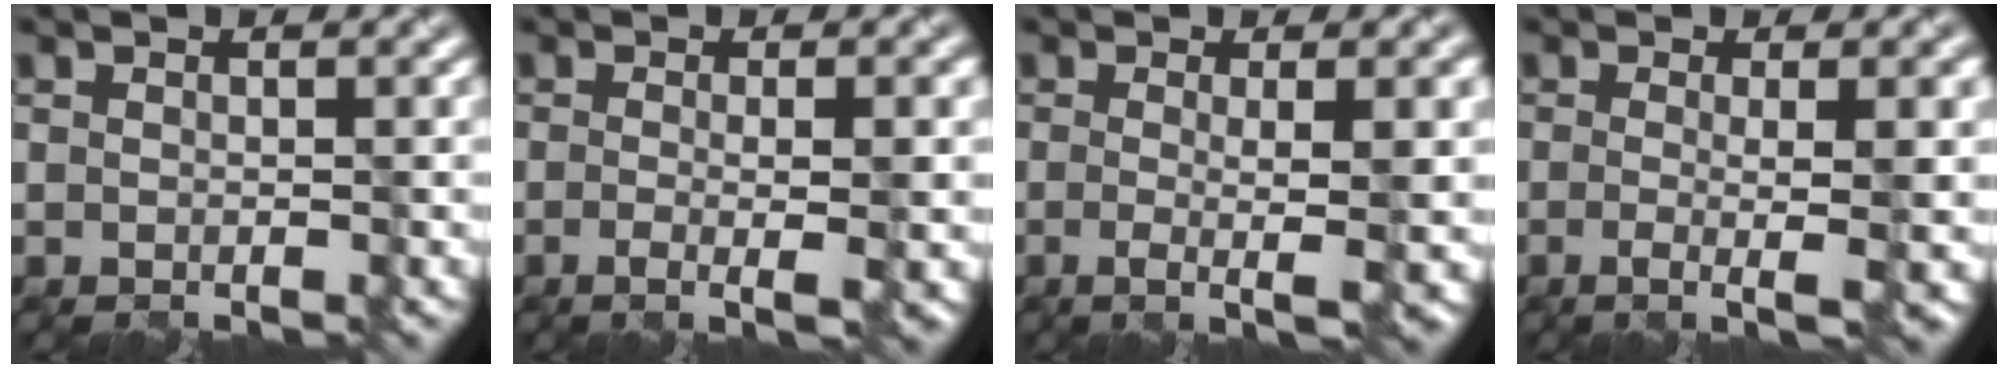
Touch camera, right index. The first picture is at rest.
{"total": 4.1, "force": [-0.5, 1.2, 3.9], "torque": [-0.051, -0.003, -0.010]}
{"total": 5.3, "force": [-0.3, 1.3, 5.1], "torque": [-0.071, -0.002, -0.007]}
{"total": 5.2, "force": [-0.5, 1.3, 5.0], "torque": [-0.070, -0.003, -0.008]}